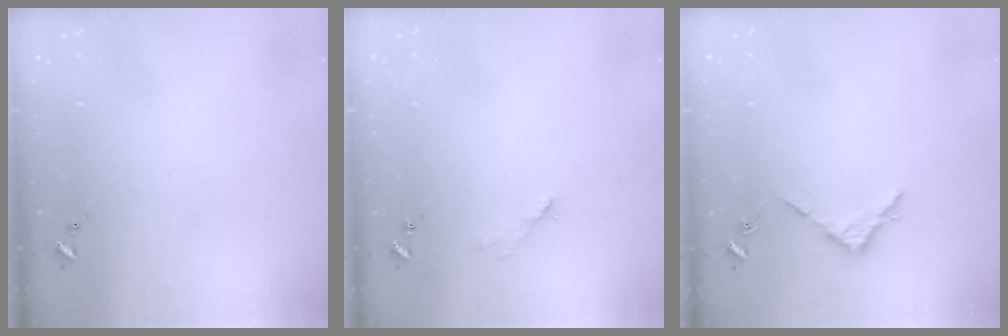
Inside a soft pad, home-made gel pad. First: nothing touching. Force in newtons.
{"total": 2.6, "press": 2.6, "slide": 0.3}
{"total": 2.7, "press": 2.7, "slide": 0.3}